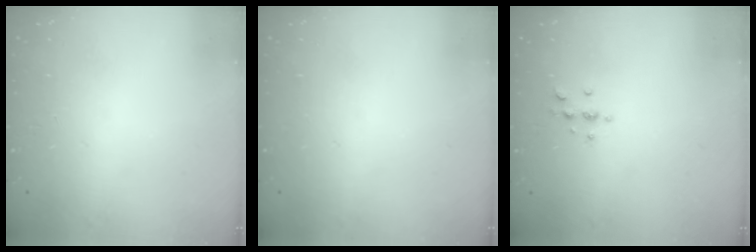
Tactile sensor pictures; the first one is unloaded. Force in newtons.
{"total": 0.0}
{"total": 2.9, "press": 2.9, "slide": 0.4}